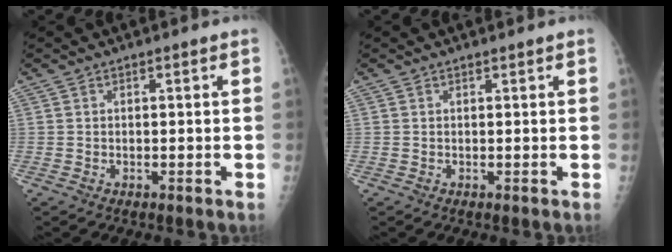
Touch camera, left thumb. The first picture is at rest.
{"total": 0.7, "force": [0.7, 0.0, 0.2], "torque": [-0.005, 0.000, 0.012]}